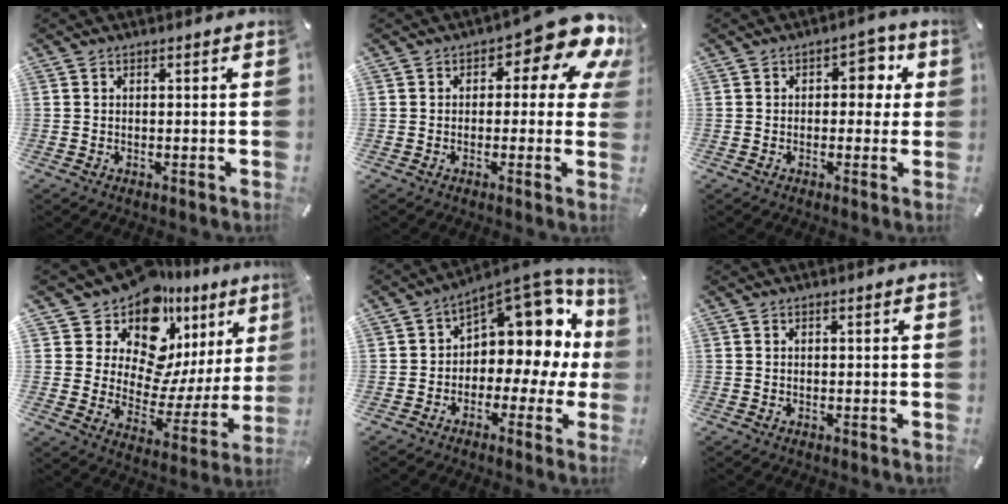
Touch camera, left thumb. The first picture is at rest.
{"total": 11.9, "force": [6.0, 5.3, 8.8], "torque": [-0.112, -0.044, 0.100]}
{"total": 5.5, "force": [0.8, 3.9, 3.8], "torque": [-0.032, -0.004, 0.000]}
{"total": 15.0, "force": [11.2, 8.3, 5.5], "torque": [-0.093, -0.124, 0.191]}
{"total": 12.3, "force": [5.4, 7.4, 8.2], "torque": [-0.115, -0.052, 0.090]}
{"total": 0.0}